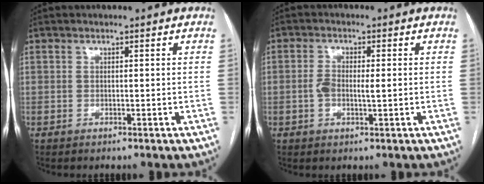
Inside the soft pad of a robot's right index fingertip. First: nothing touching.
{"total": 3.7, "force": [-0.1, 1.4, 3.4], "torque": [-0.070, 0.009, -0.001]}